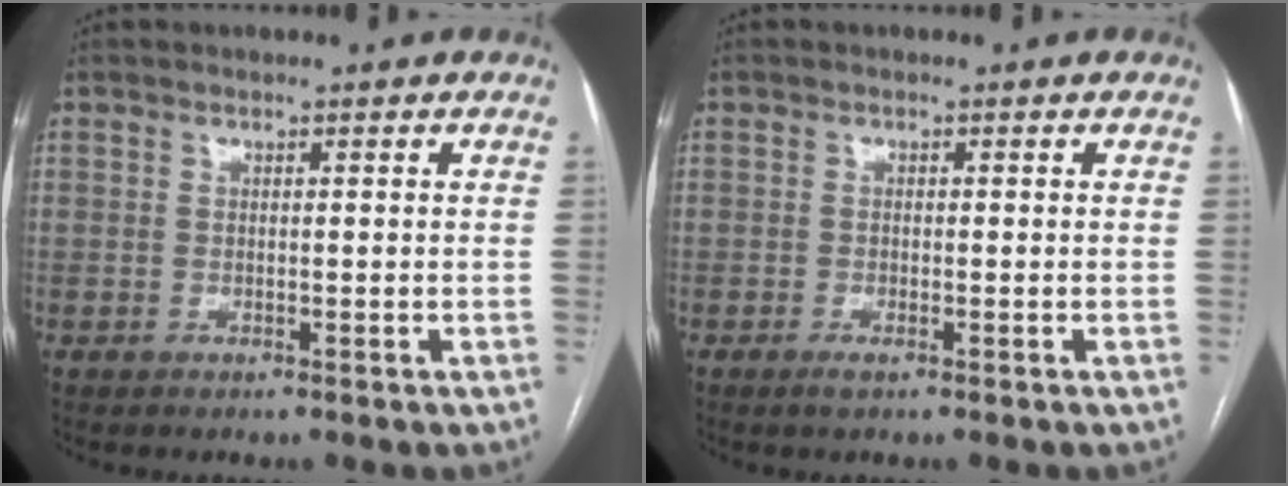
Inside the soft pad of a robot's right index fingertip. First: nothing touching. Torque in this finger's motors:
{"motor_torque": [0.30, 0.10, 0.05, 0.02]}